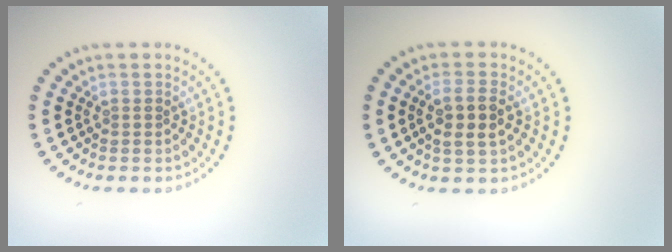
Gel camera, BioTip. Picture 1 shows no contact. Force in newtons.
{"total": 3.0, "press": 2.8, "slide": 0.9}